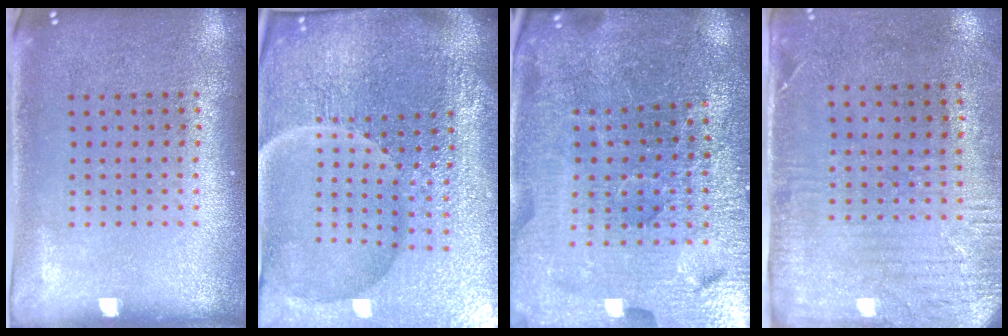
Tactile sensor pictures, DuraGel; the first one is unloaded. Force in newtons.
{"total": 7.2, "press": 6.3, "slide": 3.5}
{"total": 5.0, "press": 4.8, "slide": 1.5}
{"total": 2.9, "press": 2.3, "slide": 1.7}